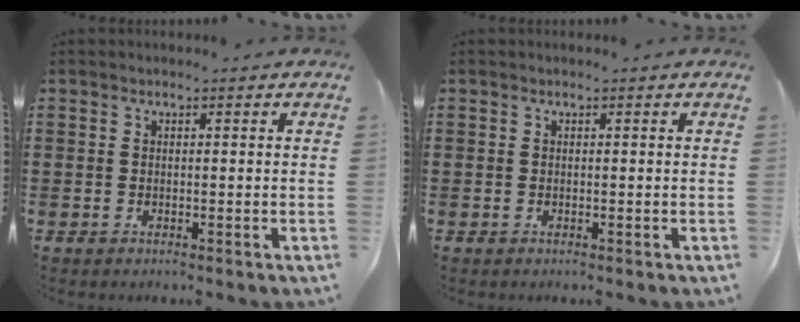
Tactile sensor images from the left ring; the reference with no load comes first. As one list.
[{"total": 0.0}]